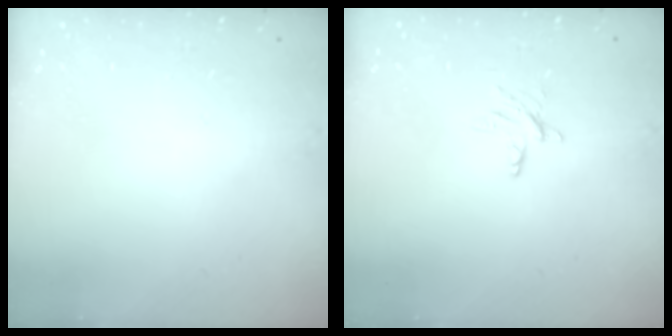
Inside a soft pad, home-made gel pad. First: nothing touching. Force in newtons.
{"total": 3.5, "press": 3.5, "slide": 0.4}